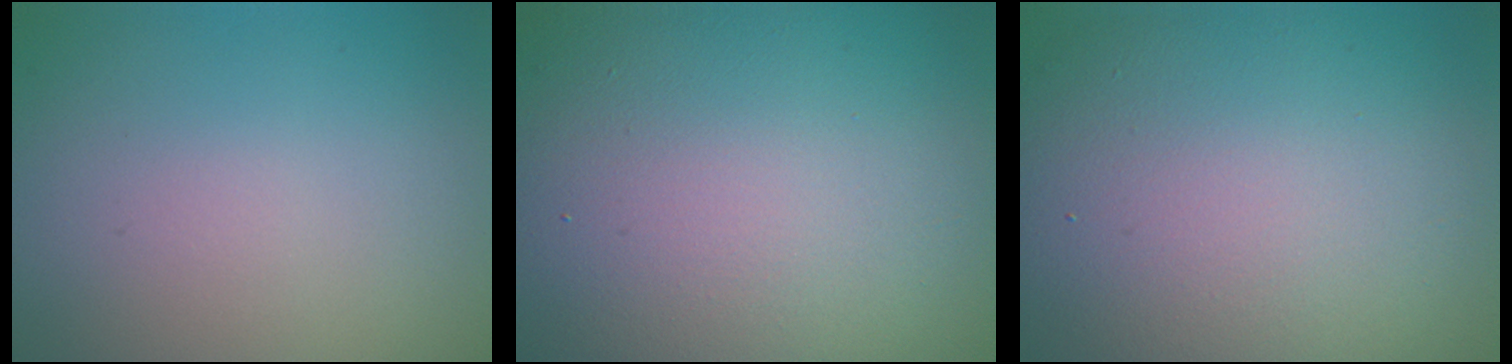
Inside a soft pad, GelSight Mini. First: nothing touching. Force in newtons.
{"total": 23.9, "press": 23.9, "slide": 1.2}
{"total": 13.1, "press": 13.1, "slide": 1.0}